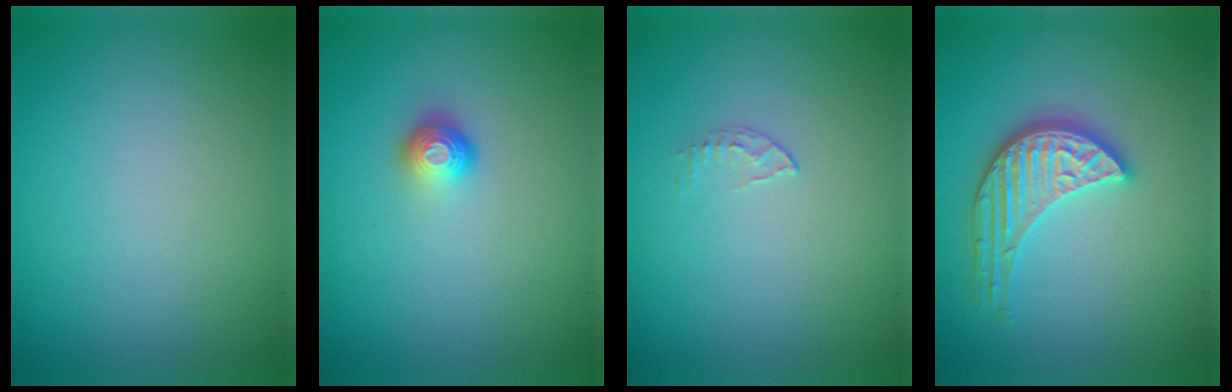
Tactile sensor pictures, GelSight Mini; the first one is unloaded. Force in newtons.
{"total": 1.7, "press": 1.3, "slide": 1.2}
{"total": 0.6, "press": 0.4, "slide": 0.4}
{"total": 3.9, "press": 3.5, "slide": 1.7}